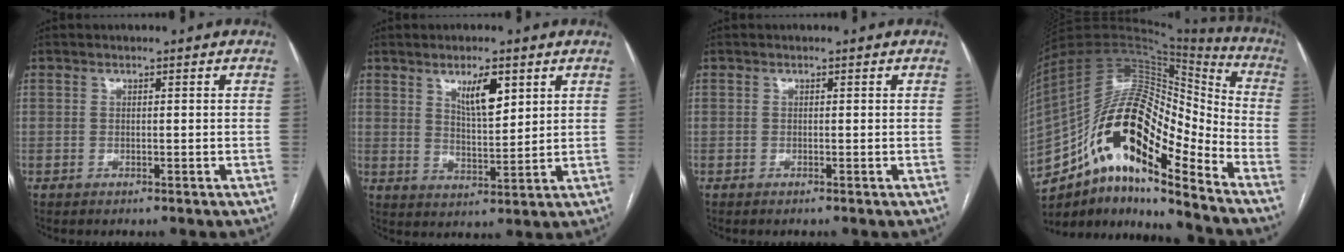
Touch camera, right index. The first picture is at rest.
{"total": 6.2, "force": [3.3, 1.7, 5.0], "torque": [-0.087, -0.005, 0.060]}
{"total": 0.0}
{"total": 21.2, "force": [-11.7, 5.9, 16.6], "torque": [-0.302, 0.042, -0.198]}